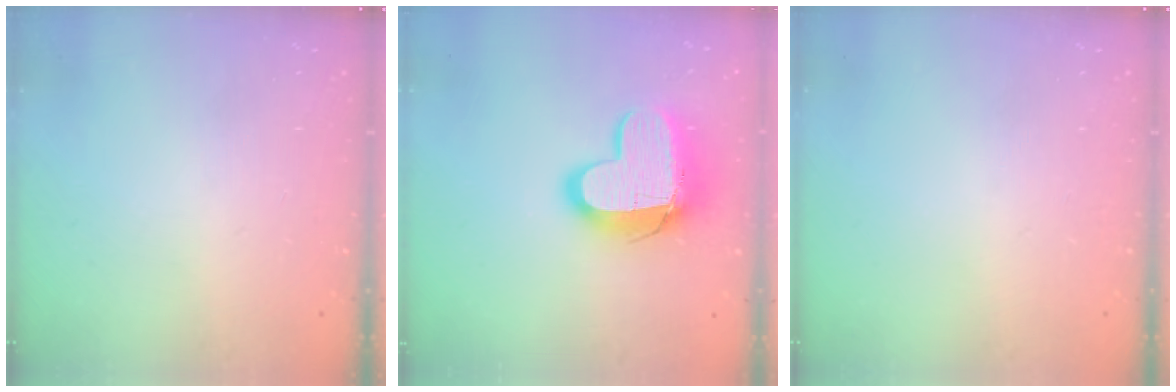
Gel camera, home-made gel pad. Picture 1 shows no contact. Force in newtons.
{"total": 15.0, "press": 14.9, "slide": 1.3}
{"total": 0.0}